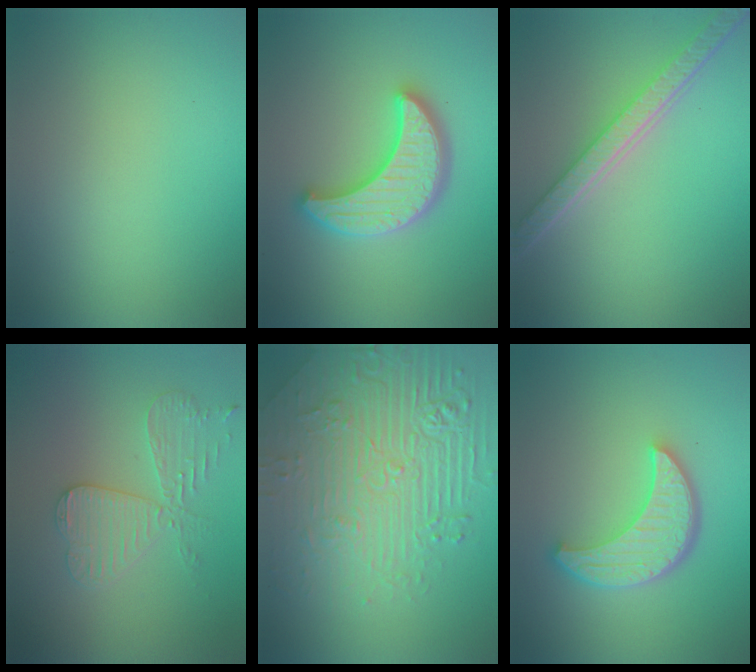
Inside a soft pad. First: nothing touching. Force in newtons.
{"total": 5.3, "press": 5.2, "slide": 0.9}
{"total": 5.4, "press": 4.1, "slide": 3.5}
{"total": 4.2, "press": 3.7, "slide": 2.0}
{"total": 8.5, "press": 6.3, "slide": 5.7}
{"total": 5.8, "press": 4.4, "slide": 3.8}